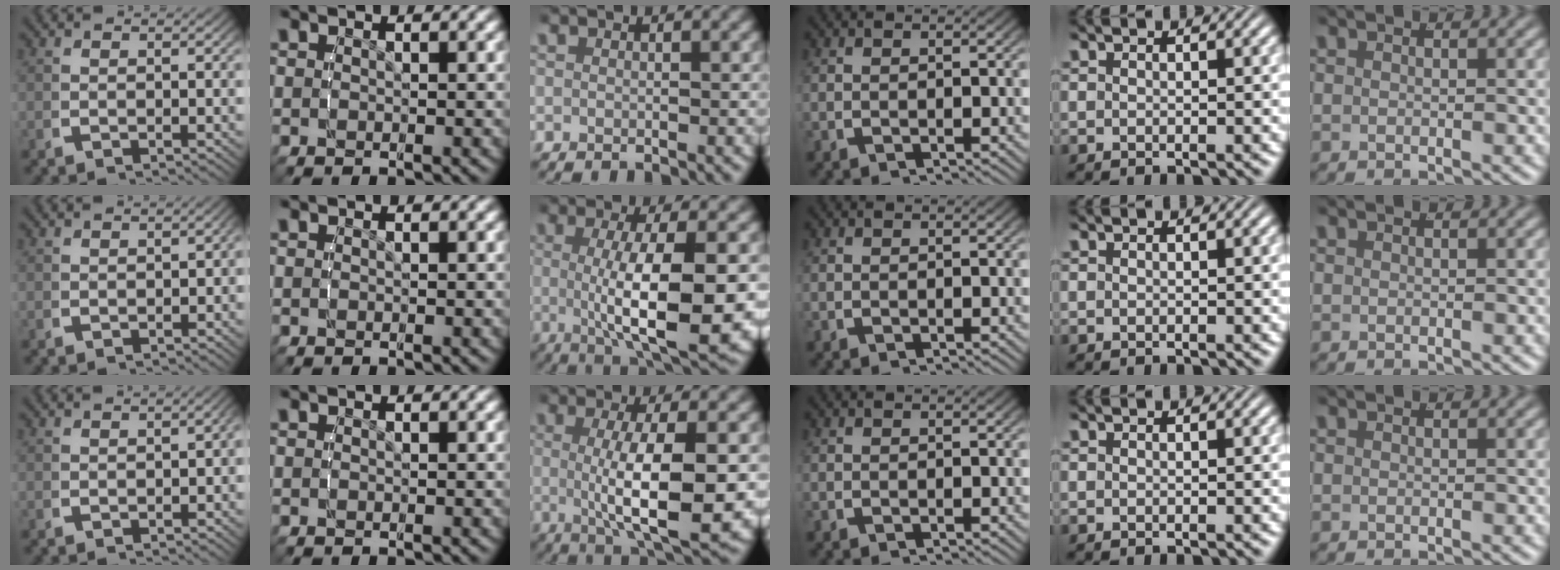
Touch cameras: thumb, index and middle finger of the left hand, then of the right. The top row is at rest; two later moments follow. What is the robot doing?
{"motion": "lift_and_place", "object": "cubes"}